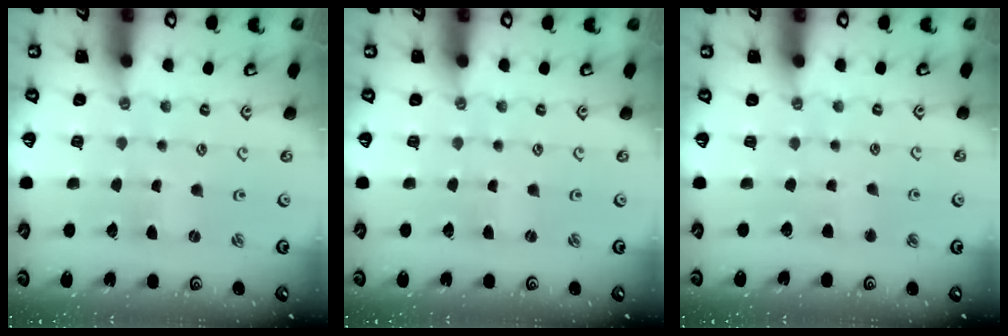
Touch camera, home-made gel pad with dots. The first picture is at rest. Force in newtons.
{"total": 1.3, "press": 1.2, "slide": 0.2}
{"total": 2.0, "press": 2.0, "slide": 0.4}